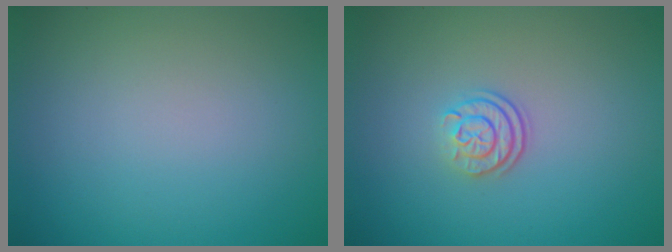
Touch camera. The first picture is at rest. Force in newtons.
{"total": 2.4, "press": 1.8, "slide": 1.6}